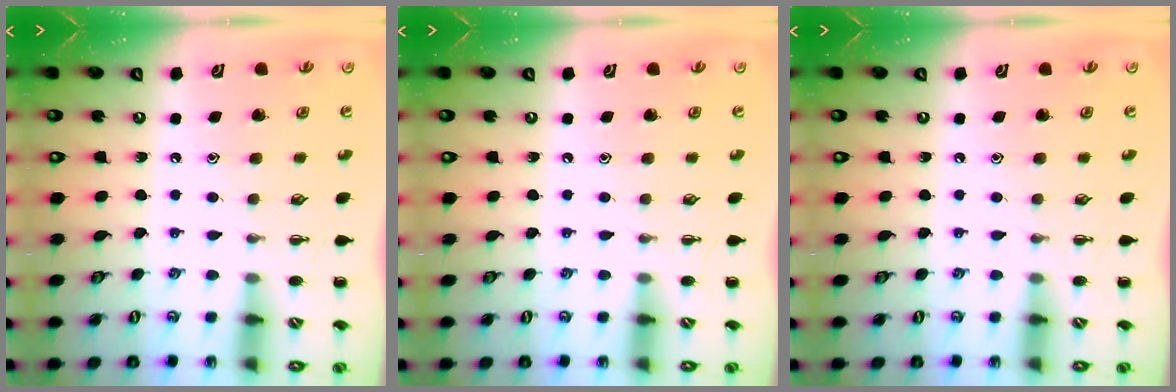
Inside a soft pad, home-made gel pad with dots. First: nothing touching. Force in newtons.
{"total": 0.0}
{"total": 0.0}